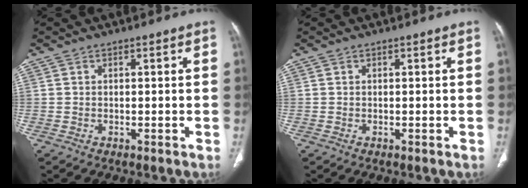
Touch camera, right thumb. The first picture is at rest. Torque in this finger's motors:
{"motor_torque": [0.03, 0.04, -0.01, -0.01, 0.01]}